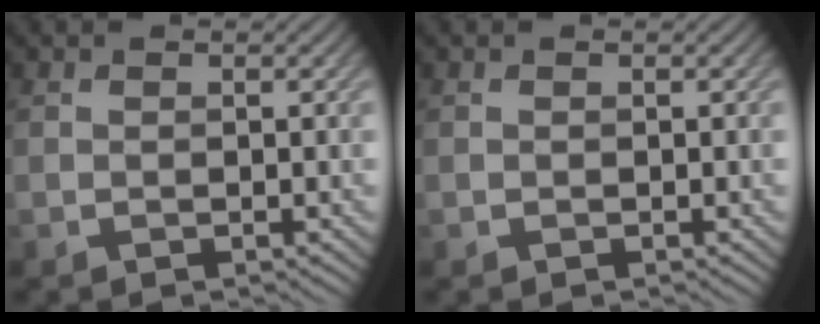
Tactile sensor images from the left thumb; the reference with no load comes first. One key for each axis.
{"total": 0.0}